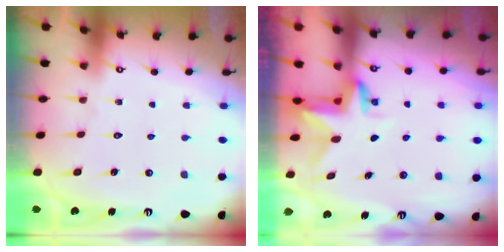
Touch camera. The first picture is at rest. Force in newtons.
{"total": 2.9, "press": 2.9, "slide": 0.2}